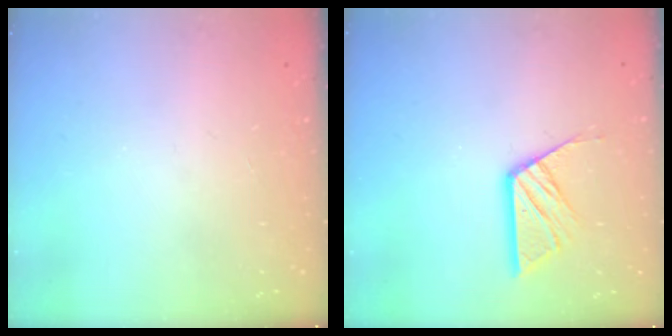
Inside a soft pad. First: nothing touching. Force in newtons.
{"total": 10.5, "press": 10.5, "slide": 0.7}